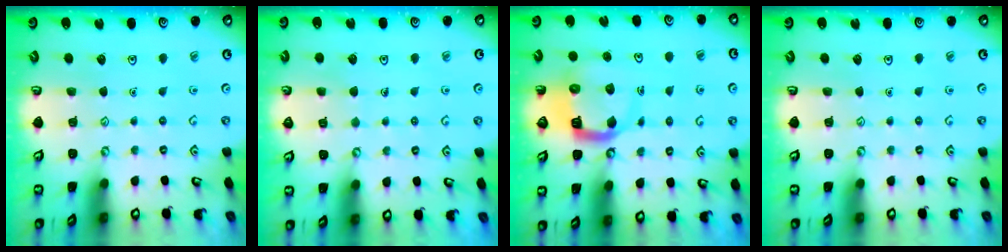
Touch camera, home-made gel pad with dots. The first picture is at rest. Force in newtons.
{"total": 4.3, "press": 4.3, "slide": 0.3}
{"total": 9.5, "press": 9.4, "slide": 1.3}
{"total": 0.0}